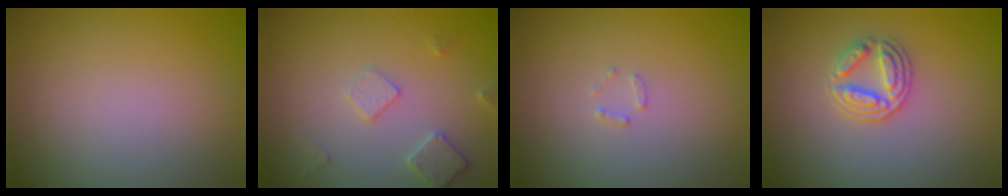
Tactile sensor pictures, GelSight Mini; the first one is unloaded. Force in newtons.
{"total": 2.5, "press": 2.4, "slide": 0.4}
{"total": 0.9, "press": 0.9, "slide": 0.2}
{"total": 2.9, "press": 2.7, "slide": 1.0}